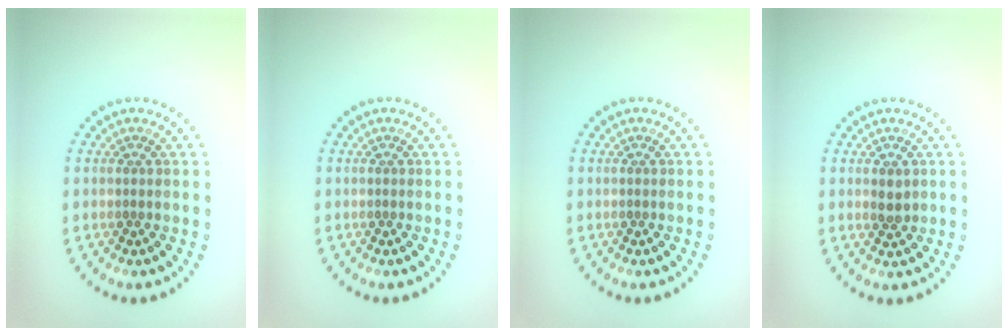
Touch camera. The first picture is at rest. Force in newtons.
{"total": 0.0}
{"total": 0.0}
{"total": 1.5, "press": 1.4, "slide": 0.2}